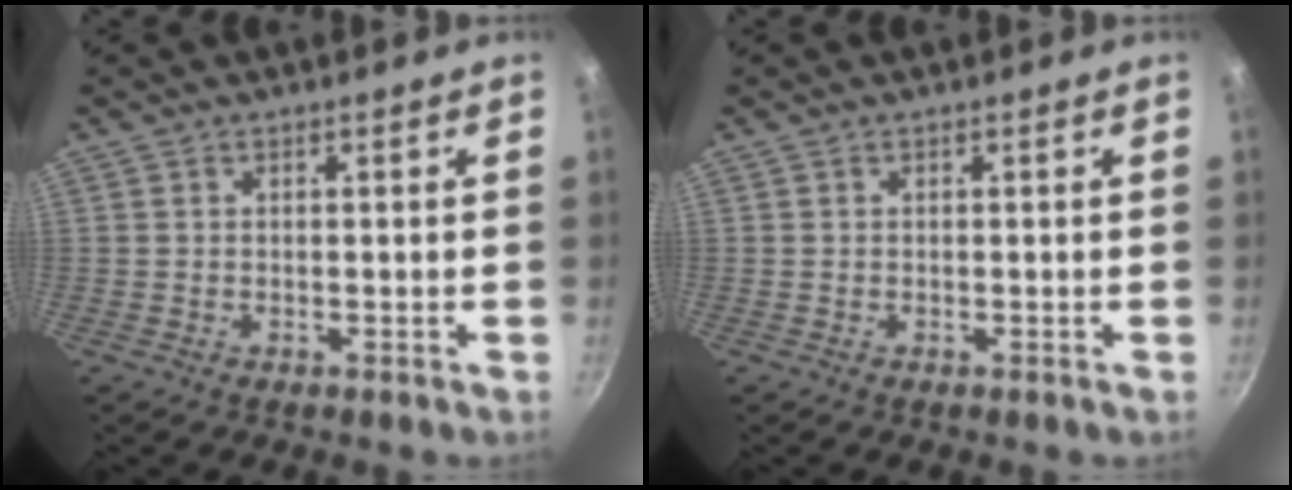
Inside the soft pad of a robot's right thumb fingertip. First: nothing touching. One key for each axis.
{"total": 0.0}